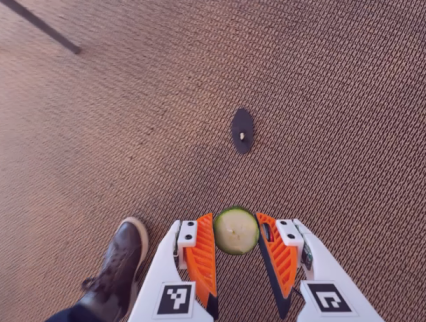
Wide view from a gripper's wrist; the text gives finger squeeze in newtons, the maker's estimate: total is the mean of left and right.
{"total": 6.2, "left": 5.9, "right": 6.6}